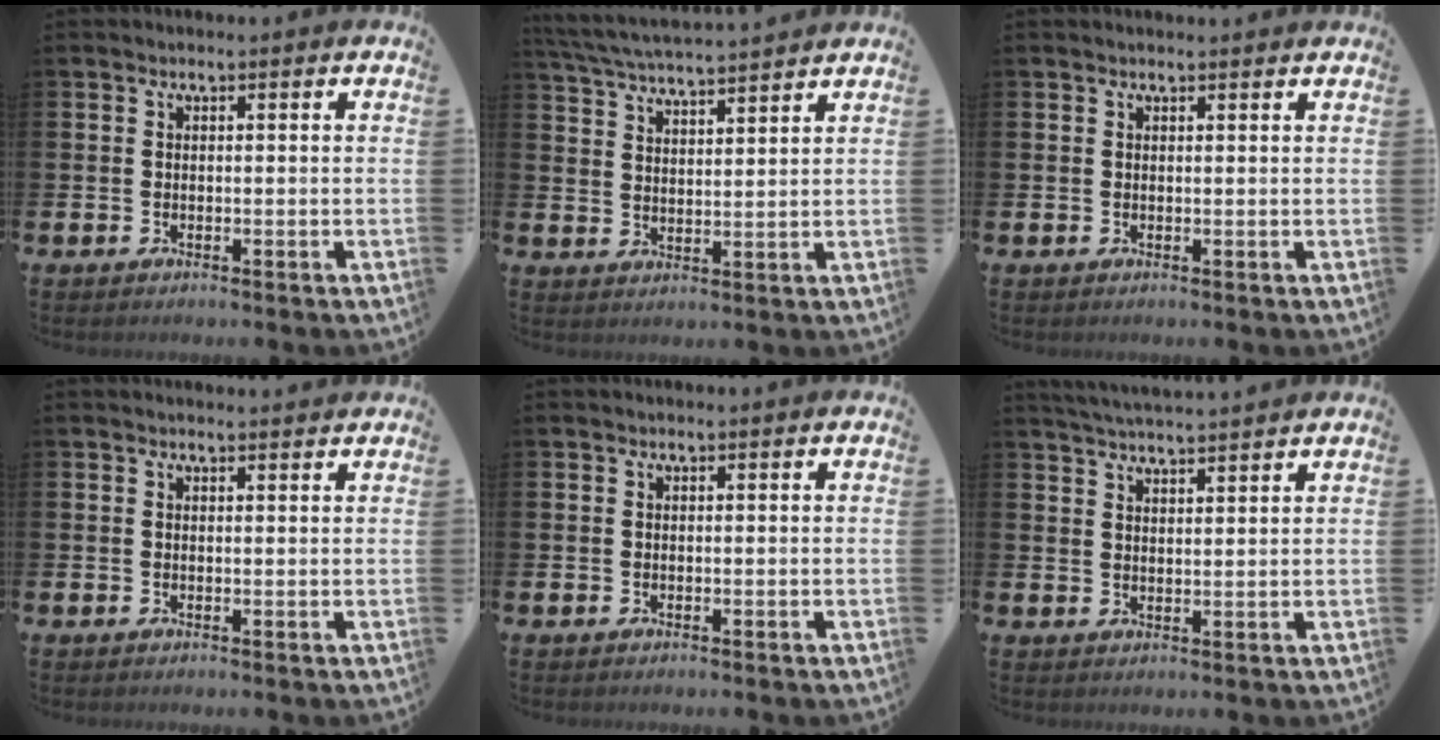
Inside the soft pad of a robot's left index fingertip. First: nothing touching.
{"total": 5.2, "force": [5.2, 0.0, 0.9], "torque": [-0.036, -0.034, 0.091]}
{"total": 0.7, "force": [0.6, 0.0, 0.2], "torque": [0.009, -0.005, 0.009]}
{"total": 1.1, "force": [1.1, 0.1, 0.1], "torque": [0.009, -0.006, 0.017]}
{"total": 0.0}
{"total": 4.1, "force": [4.0, -0.3, 0.4], "torque": [-0.012, -0.022, 0.072]}